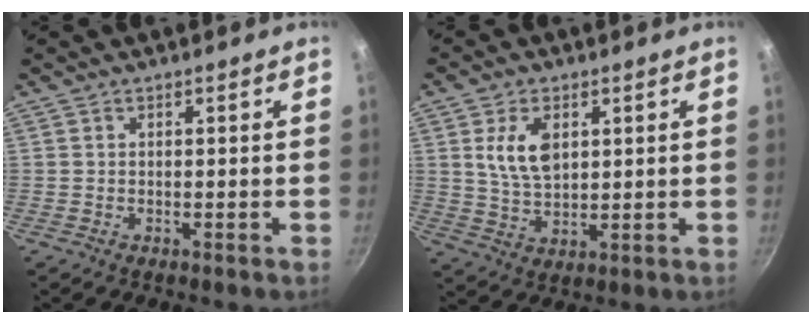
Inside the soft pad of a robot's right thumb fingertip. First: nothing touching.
{"total": 8.3, "force": [2.4, 5.0, 6.1], "torque": [-0.104, -0.016, 0.048]}